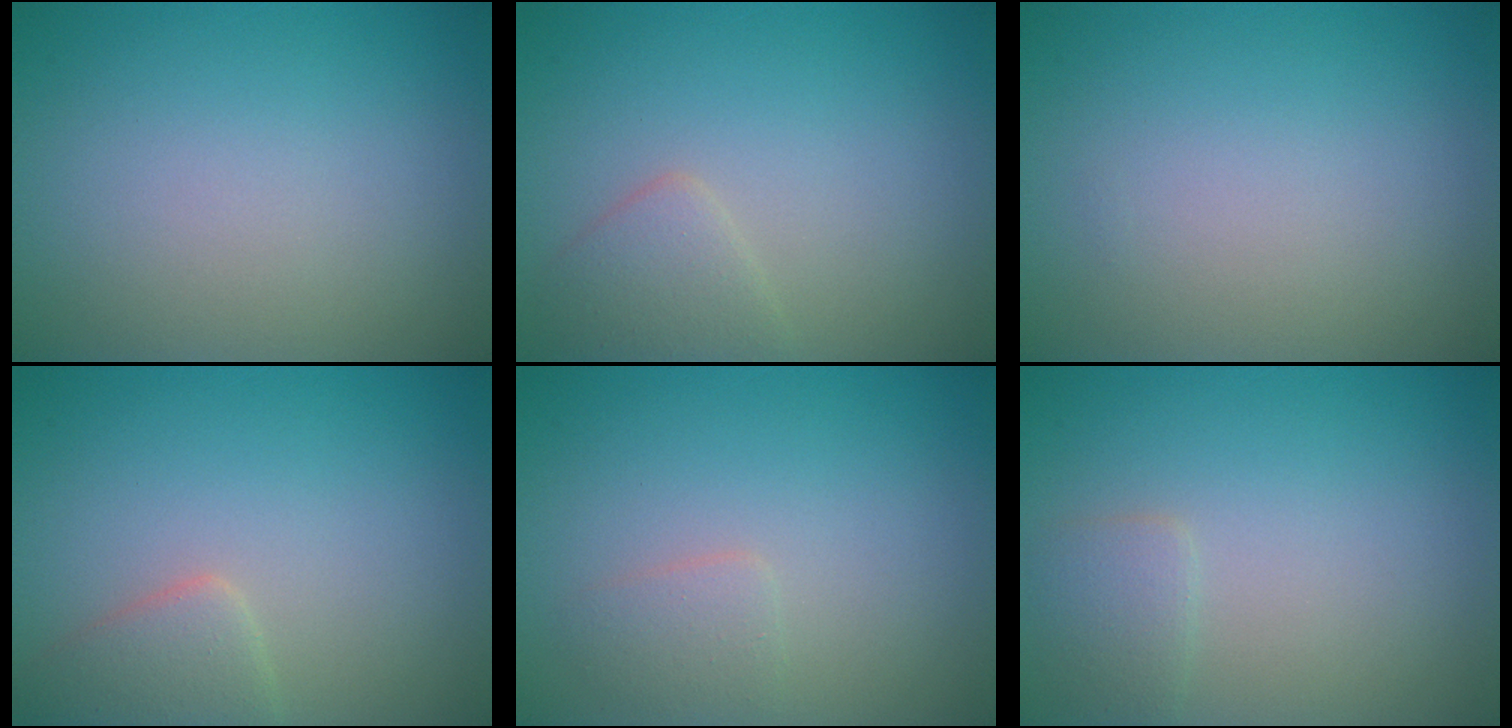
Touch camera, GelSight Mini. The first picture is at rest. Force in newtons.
{"total": 2.0, "press": 2.0, "slide": 0.0}
{"total": 0.0}
{"total": 2.4, "press": 2.4, "slide": 0.1}
{"total": 1.4, "press": 1.4, "slide": 0.0}
{"total": 1.5, "press": 1.5, "slide": 0.0}